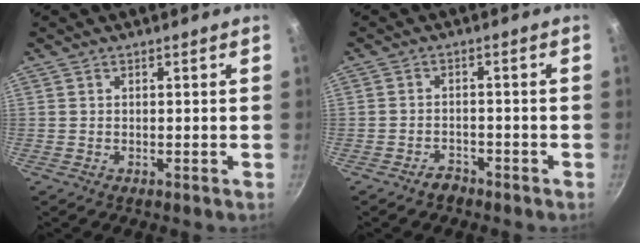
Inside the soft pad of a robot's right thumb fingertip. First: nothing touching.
{"total": 2.6, "force": [-2.1, 1.4, 0.5], "torque": [0.002, 0.029, -0.030]}